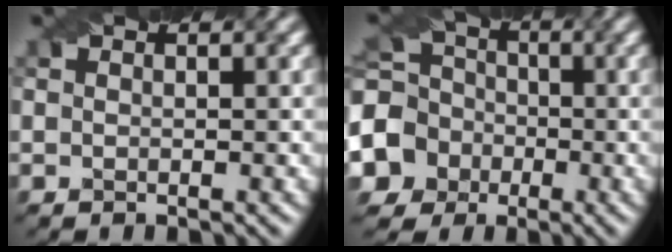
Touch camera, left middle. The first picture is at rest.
{"total": 8.5, "force": [-2.4, 7.6, 2.8], "torque": [-0.067, 0.000, -0.066]}